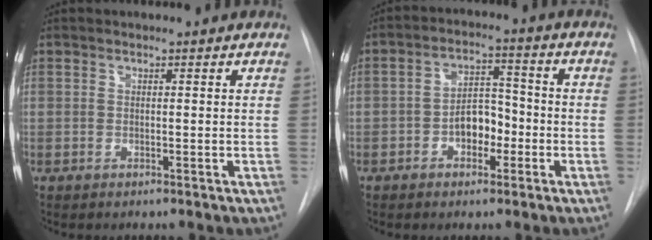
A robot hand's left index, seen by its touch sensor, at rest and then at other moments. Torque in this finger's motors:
{"motor_torque": [0.23, 0.07, 0.13, 0.05]}